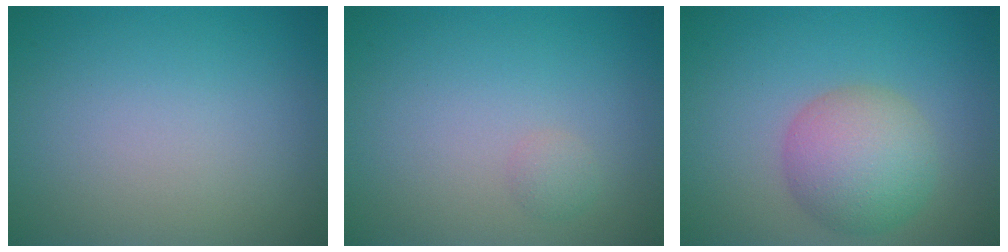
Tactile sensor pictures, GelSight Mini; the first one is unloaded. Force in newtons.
{"total": 0.8, "press": 0.8, "slide": 0.0}
{"total": 5.4, "press": 5.4, "slide": 0.2}